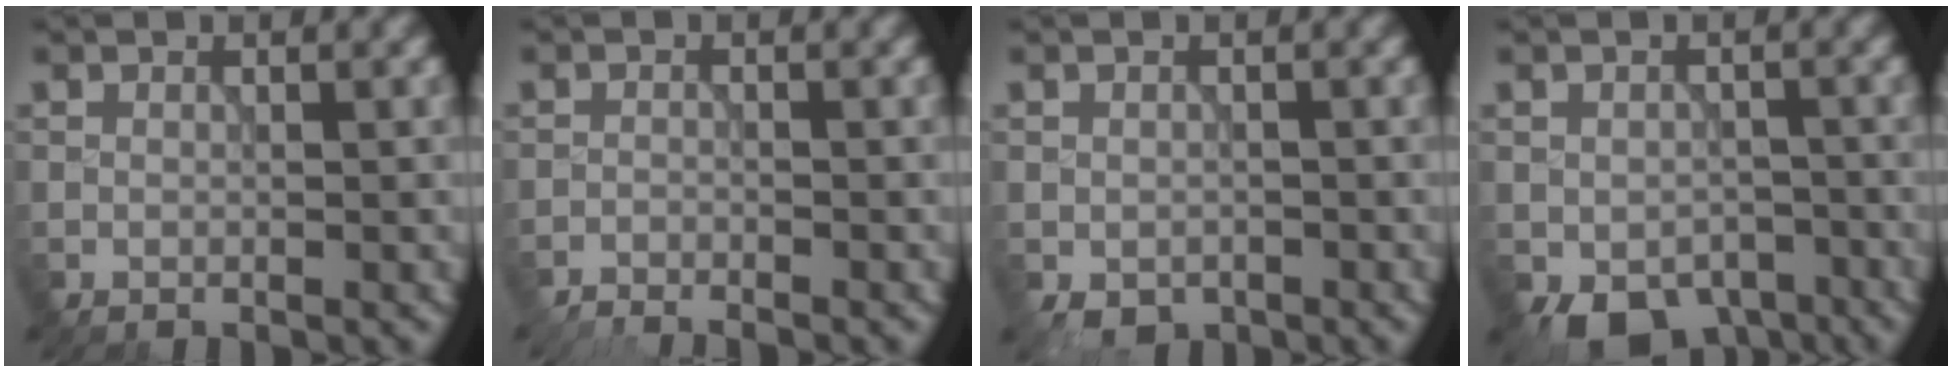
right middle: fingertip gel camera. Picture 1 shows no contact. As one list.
[{"total": 2.4, "force": [-2.3, 0.0, 0.4], "torque": [-0.011, -0.008, -0.045]}, {"total": 2.0, "force": [-1.1, 1.3, 1.0], "torque": [-0.019, -0.010, -0.017]}, {"total": 5.4, "force": [-3.2, 3.2, 2.8], "torque": [-0.039, -0.016, -0.046]}]